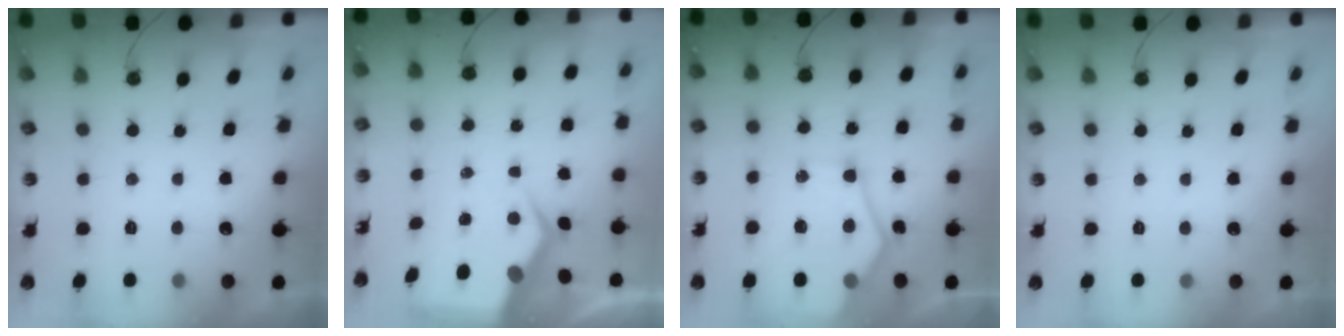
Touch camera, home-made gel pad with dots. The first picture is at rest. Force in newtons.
{"total": 8.4, "press": 8.3, "slide": 1.2}
{"total": 17.4, "press": 17.3, "slide": 1.7}
{"total": 0.0}